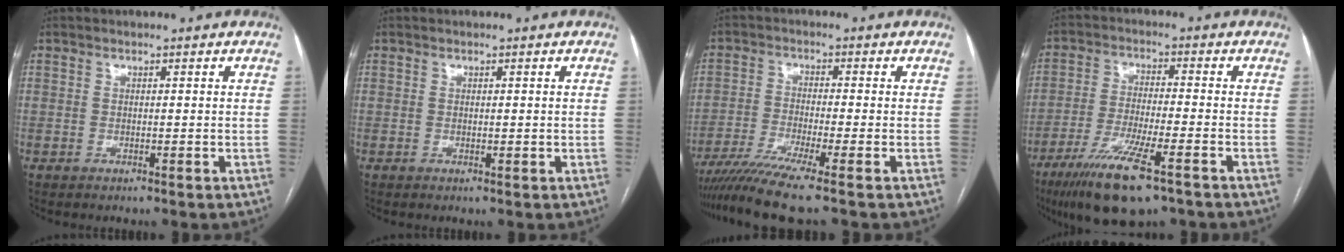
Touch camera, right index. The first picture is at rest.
{"total": 0.8, "force": [0.1, 0.3, 0.7], "torque": [-0.012, -0.003, 0.004]}
{"total": 9.2, "force": [-7.0, -1.8, 5.7], "torque": [-0.095, -0.029, -0.120]}
{"total": 12.7, "force": [-8.0, 1.7, 9.7], "torque": [-0.186, -0.032, -0.138]}